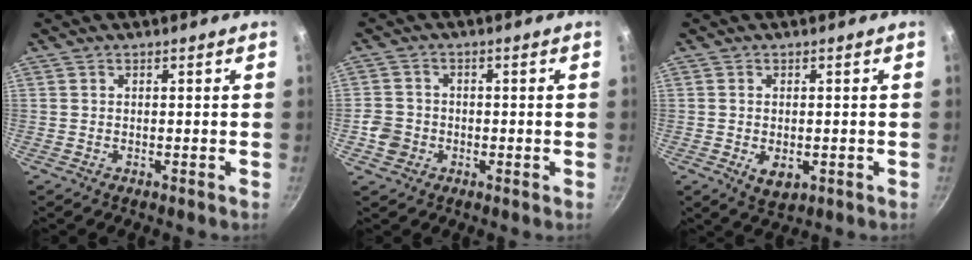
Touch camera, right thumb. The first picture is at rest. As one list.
[{"total": 4.6, "force": [-1.4, 4.1, 1.5], "torque": [-0.016, 0.019, -0.027]}, {"total": 4.4, "force": [-0.9, 2.7, 3.3], "torque": [-0.050, -0.012, -0.009]}]